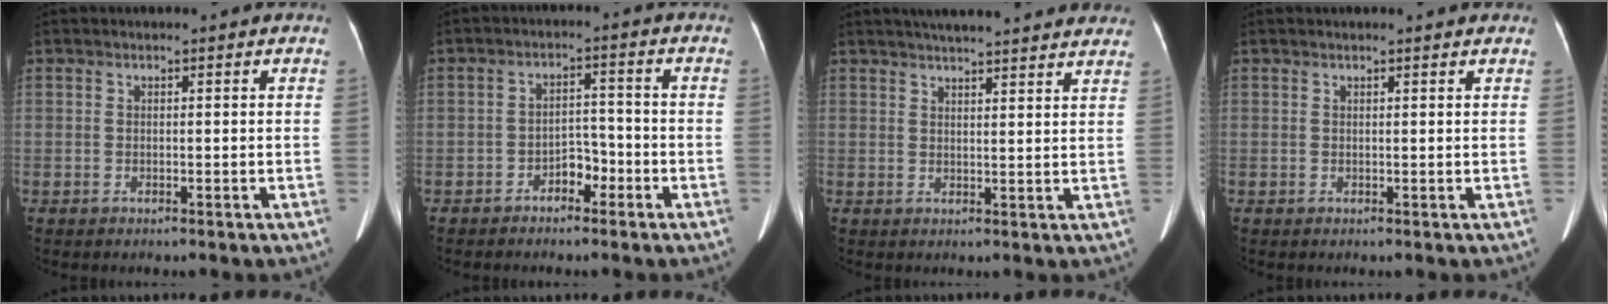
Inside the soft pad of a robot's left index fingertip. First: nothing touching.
{"total": 3.7, "force": [-2.4, 1.9, 2.1], "torque": [-0.033, 0.013, -0.040]}
{"total": 18.0, "force": [16.2, 1.9, 7.5], "torque": [-0.103, 0.029, 0.200]}
{"total": 2.2, "force": [2.1, 0.2, 0.8], "torque": [-0.012, 0.012, 0.019]}